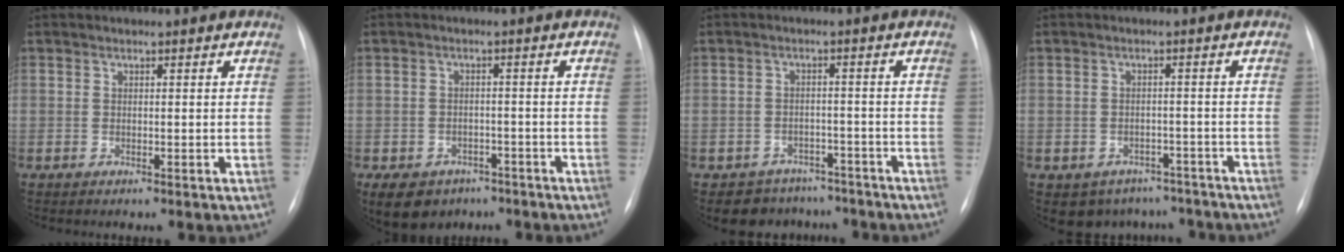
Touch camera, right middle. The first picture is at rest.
{"total": 9.6, "force": [-5.7, 7.1, 3.0], "torque": [-0.071, 0.005, -0.078]}
{"total": 6.9, "force": [-5.6, 4.0, -0.1], "torque": [0.012, 0.026, -0.074]}
{"total": 7.3, "force": [-5.7, 4.6, 0.7], "torque": [0.000, 0.019, -0.066]}